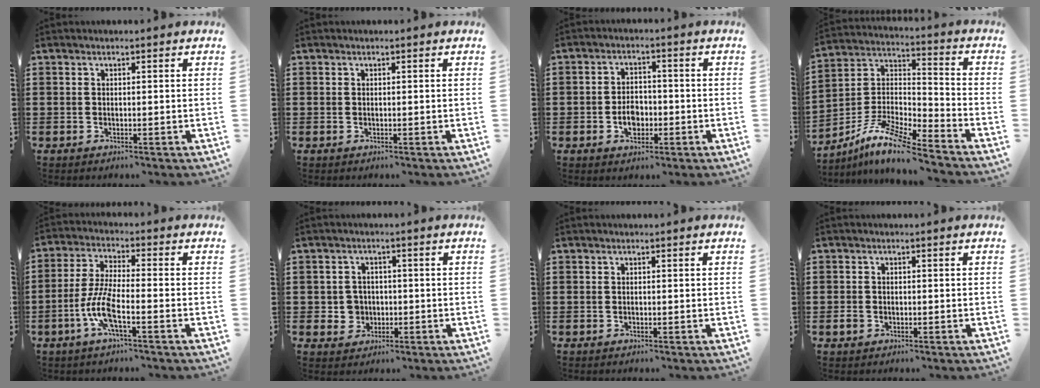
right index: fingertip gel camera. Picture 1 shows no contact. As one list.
[{"total": 0.0}, {"total": 4.0, "force": [-1.3, 2.9, 2.5], "torque": [-0.042, 0.003, -0.026]}, {"total": 9.5, "force": [-8.1, 1.1, 4.8], "torque": [-0.113, 0.001, -0.168]}, {"total": 7.4, "force": [-3.2, 1.6, 6.5], "torque": [-0.155, -0.013, -0.069]}, {"total": 3.6, "force": [-0.6, 3.4, 1.1], "torque": [-0.033, 0.007, -0.013]}, {"total": 0.0}, {"total": 1.6, "force": [-0.8, 1.2, 0.6], "torque": [-0.013, 0.000, -0.017]}]